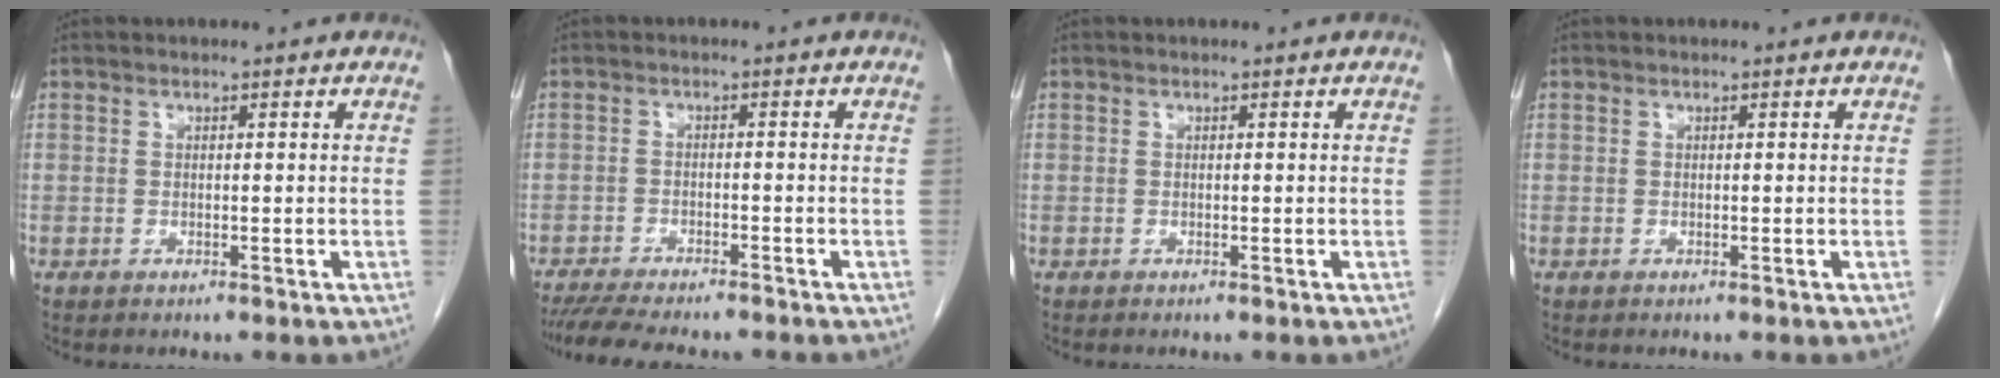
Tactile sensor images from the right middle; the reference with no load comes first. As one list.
[{"total": 11.3, "force": [-9.9, 1.6, 5.1], "torque": [-0.071, -0.012, -0.144]}, {"total": 0.0}, {"total": 0.0}]